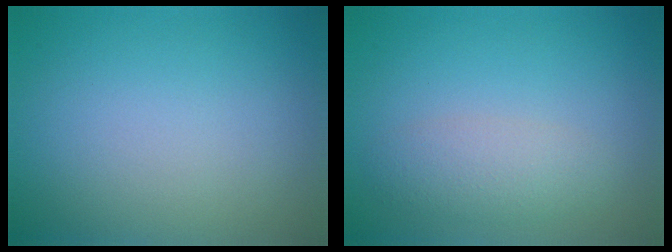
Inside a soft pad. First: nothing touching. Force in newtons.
{"total": 2.4, "press": 2.4, "slide": 0.2}